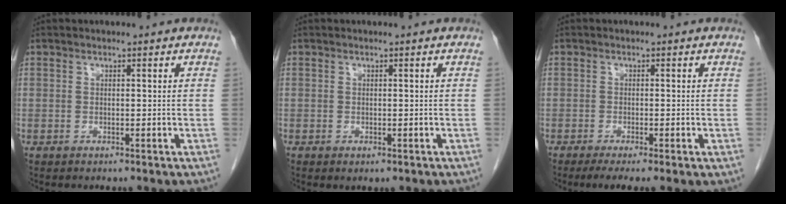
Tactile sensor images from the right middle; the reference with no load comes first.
{"total": 0.7, "force": [-0.3, 0.4, 0.6], "torque": [-0.009, -0.004, 0.003]}
{"total": 5.1, "force": [-3.1, 1.0, 3.9], "torque": [-0.058, -0.017, -0.049]}